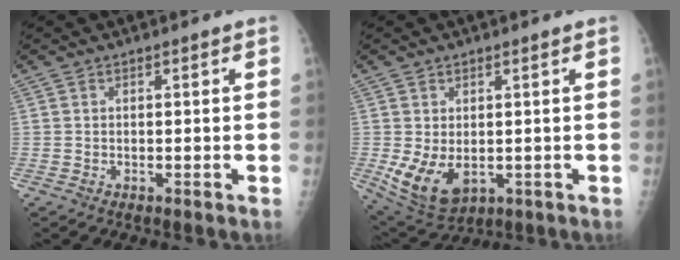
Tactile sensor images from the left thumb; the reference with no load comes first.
{"total": 8.5, "force": [-1.1, 5.6, 6.3], "torque": [-0.096, -0.014, 0.000]}